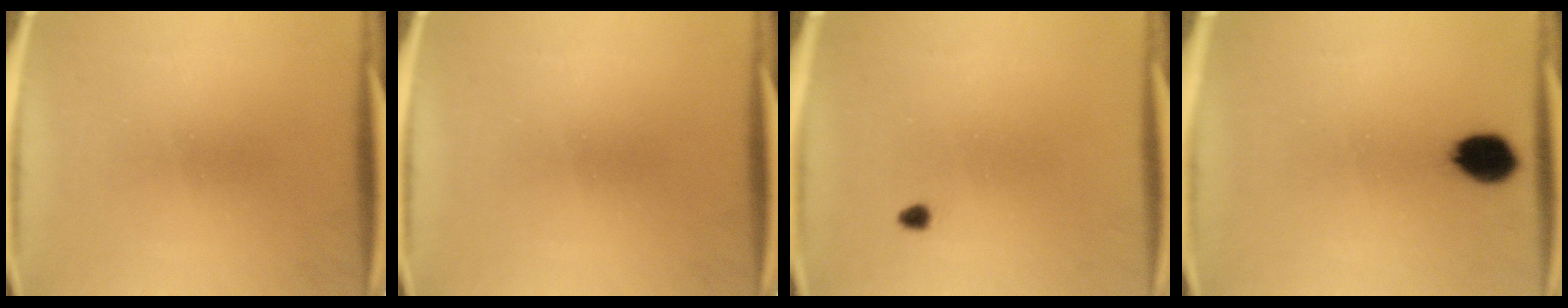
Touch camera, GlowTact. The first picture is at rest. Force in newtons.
{"total": 0.0}
{"total": 1.0}
{"total": 7.5}